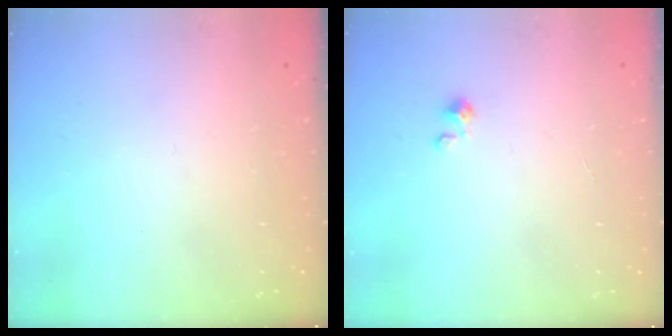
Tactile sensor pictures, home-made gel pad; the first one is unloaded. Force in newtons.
{"total": 0.9, "press": 0.9, "slide": 0.1}